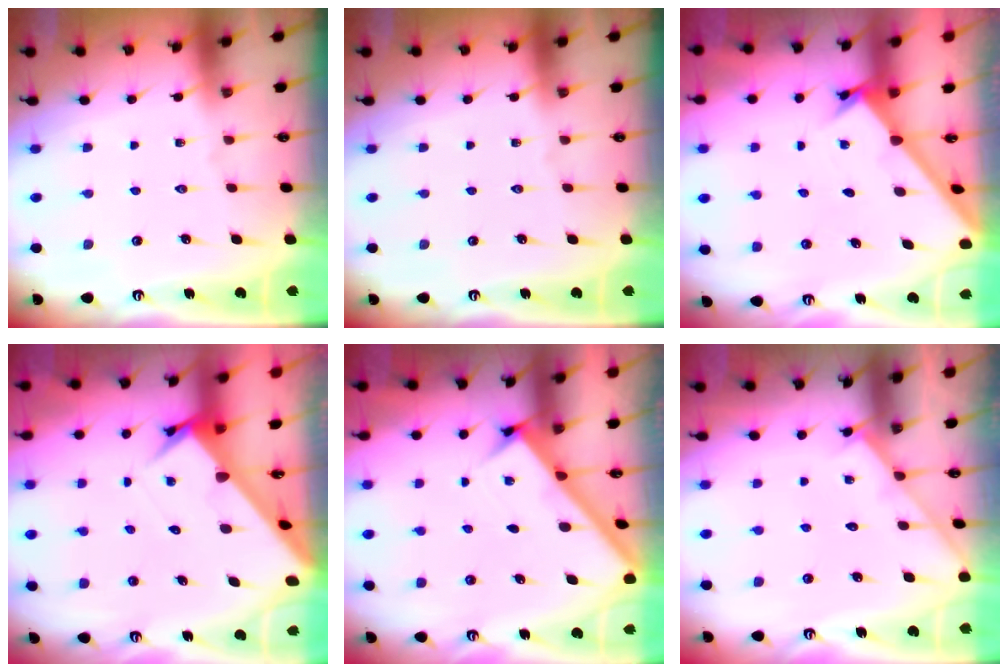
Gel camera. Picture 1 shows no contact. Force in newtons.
{"total": 0.0}
{"total": 1.7, "press": 1.7, "slide": 0.1}
{"total": 3.7, "press": 3.7, "slide": 0.3}
{"total": 2.6, "press": 2.6, "slide": 0.3}
{"total": 2.9, "press": 2.9, "slide": 0.4}